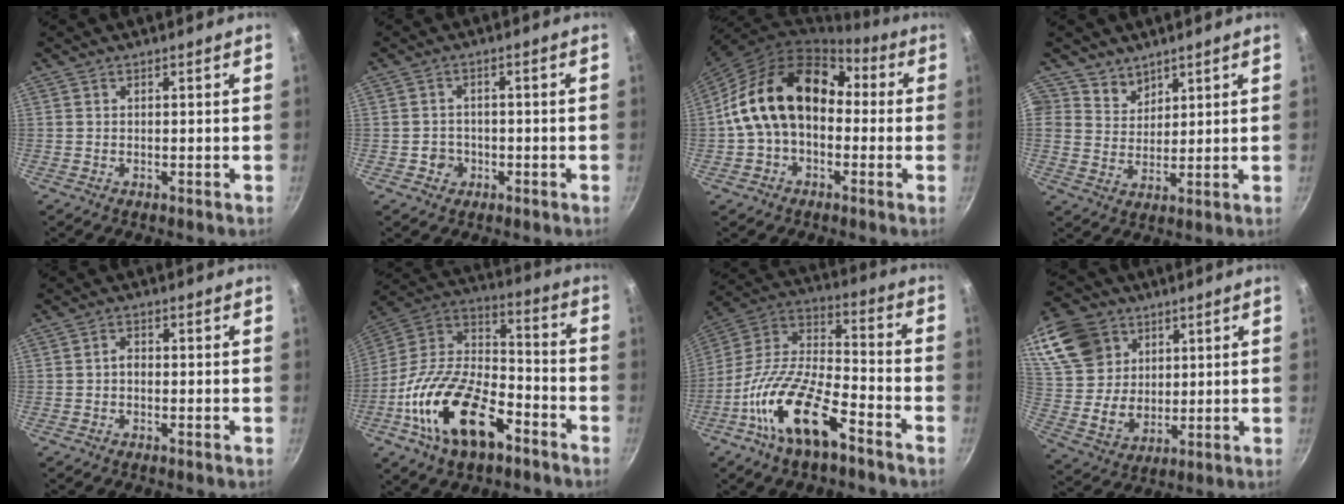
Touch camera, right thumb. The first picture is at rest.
{"total": 3.0, "force": [-1.1, 2.6, 0.7], "torque": [0.006, 0.009, -0.015]}
{"total": 18.2, "force": [0.6, 12.8, 13.0], "torque": [-0.193, 0.055, -0.002]}
{"total": 4.7, "force": [3.5, 3.2, 0.2], "torque": [0.020, -0.018, 0.062]}
{"total": 1.5, "force": [-0.6, 0.9, 1.1], "torque": [-0.017, 0.011, -0.013]}
{"total": 24.1, "force": [-11.1, 12.8, 17.2], "torque": [-0.284, 0.066, -0.212]}
{"total": 20.0, "force": [-10.5, 7.9, 15.0], "torque": [-0.266, 0.066, -0.217]}
{"total": 19.0, "force": [8.2, 14.9, 8.6], "torque": [-0.160, -0.015, 0.169]}